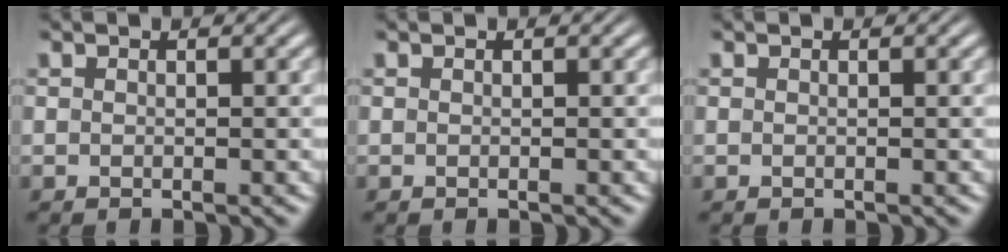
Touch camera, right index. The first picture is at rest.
{"total": 0.0}
{"total": 0.0}